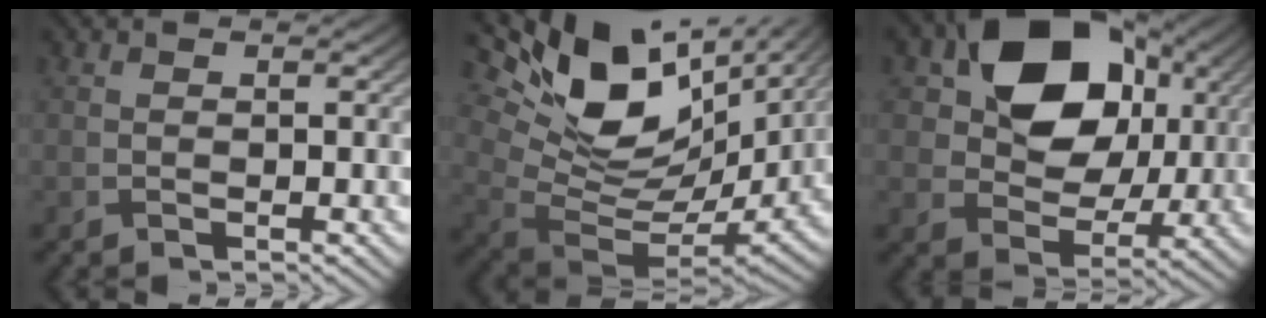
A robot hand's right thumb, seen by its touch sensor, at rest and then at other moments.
{"total": 15.8, "force": [7.5, 8.6, 10.8], "torque": [-0.219, 0.007, 0.142]}
{"total": 14.6, "force": [4.7, 10.6, 8.8], "torque": [-0.142, 0.007, 0.076]}